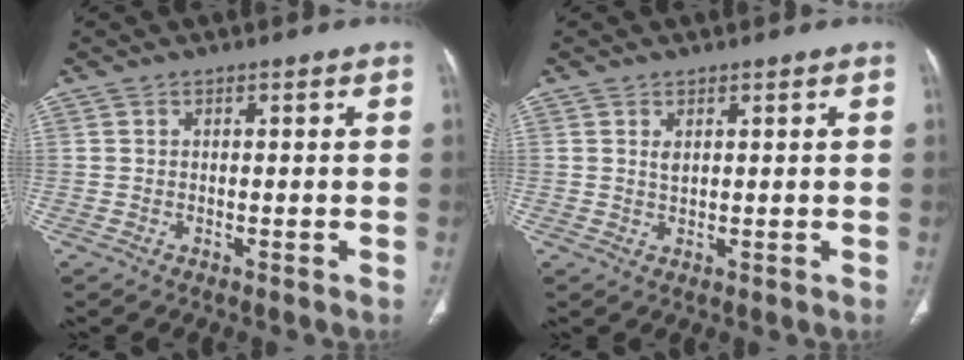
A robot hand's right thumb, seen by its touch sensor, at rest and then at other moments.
{"total": 1.3, "force": [0.6, 0.7, 0.9], "torque": [-0.013, -0.004, 0.014]}